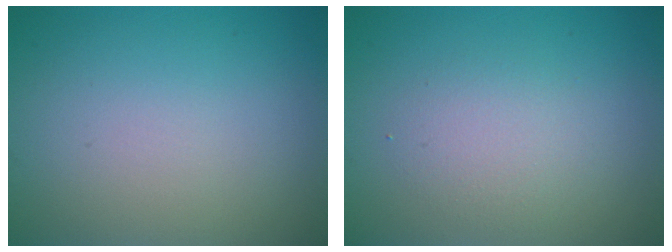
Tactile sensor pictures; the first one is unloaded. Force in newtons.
{"total": 2.2, "press": 2.2, "slide": 0.0}